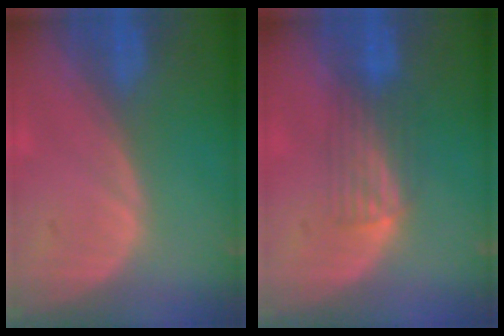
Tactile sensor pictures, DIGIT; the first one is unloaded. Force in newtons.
{"total": 4.0, "press": 3.8, "slide": 1.1}